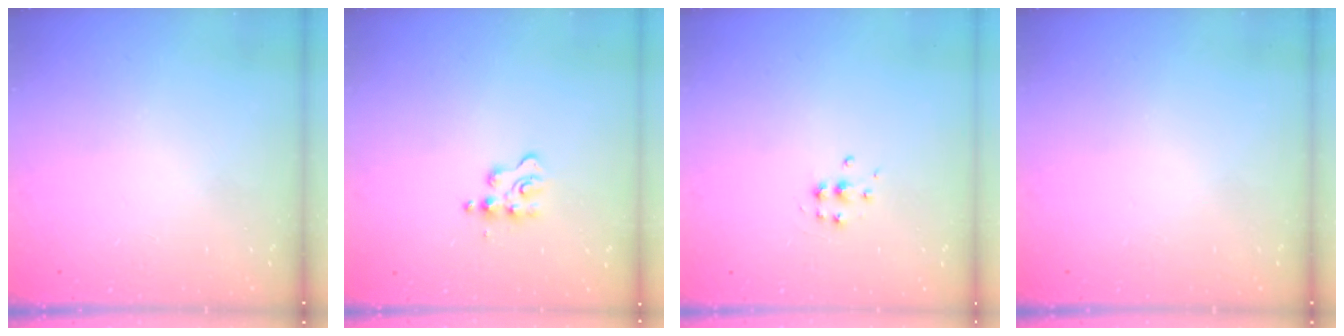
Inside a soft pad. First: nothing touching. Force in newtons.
{"total": 3.2, "press": 3.2, "slide": 0.5}
{"total": 5.3, "press": 5.3, "slide": 0.5}
{"total": 0.0}